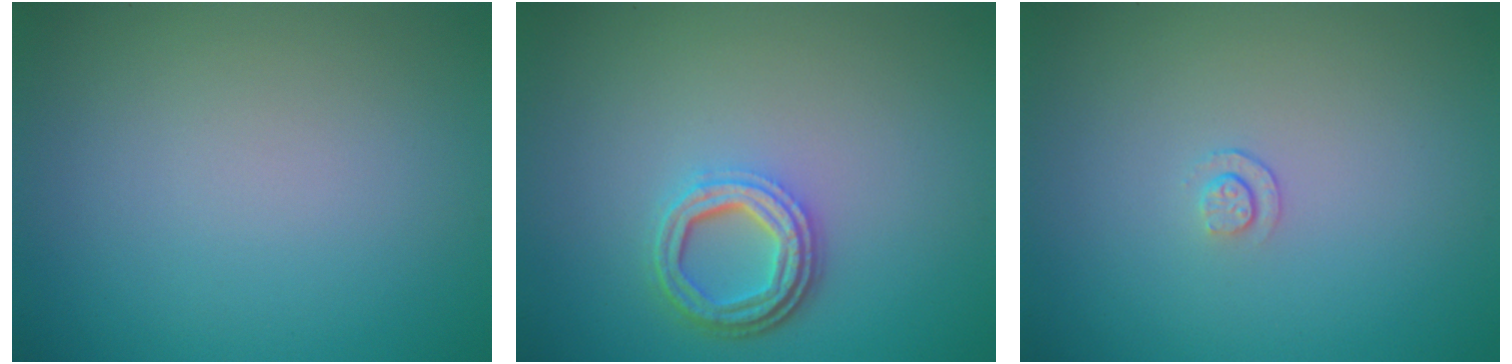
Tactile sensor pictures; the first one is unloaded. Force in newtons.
{"total": 3.9, "press": 3.0, "slide": 2.5}
{"total": 0.8, "press": 0.5, "slide": 0.7}